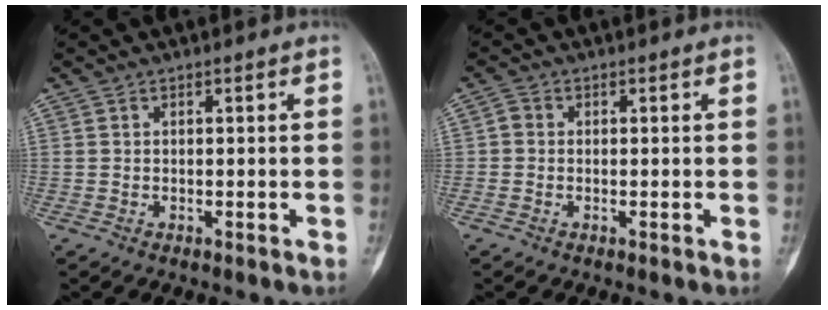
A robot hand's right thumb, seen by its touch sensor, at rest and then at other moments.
{"total": 1.4, "force": [-0.1, 1.2, 0.8], "torque": [-0.006, 0.003, -0.008]}